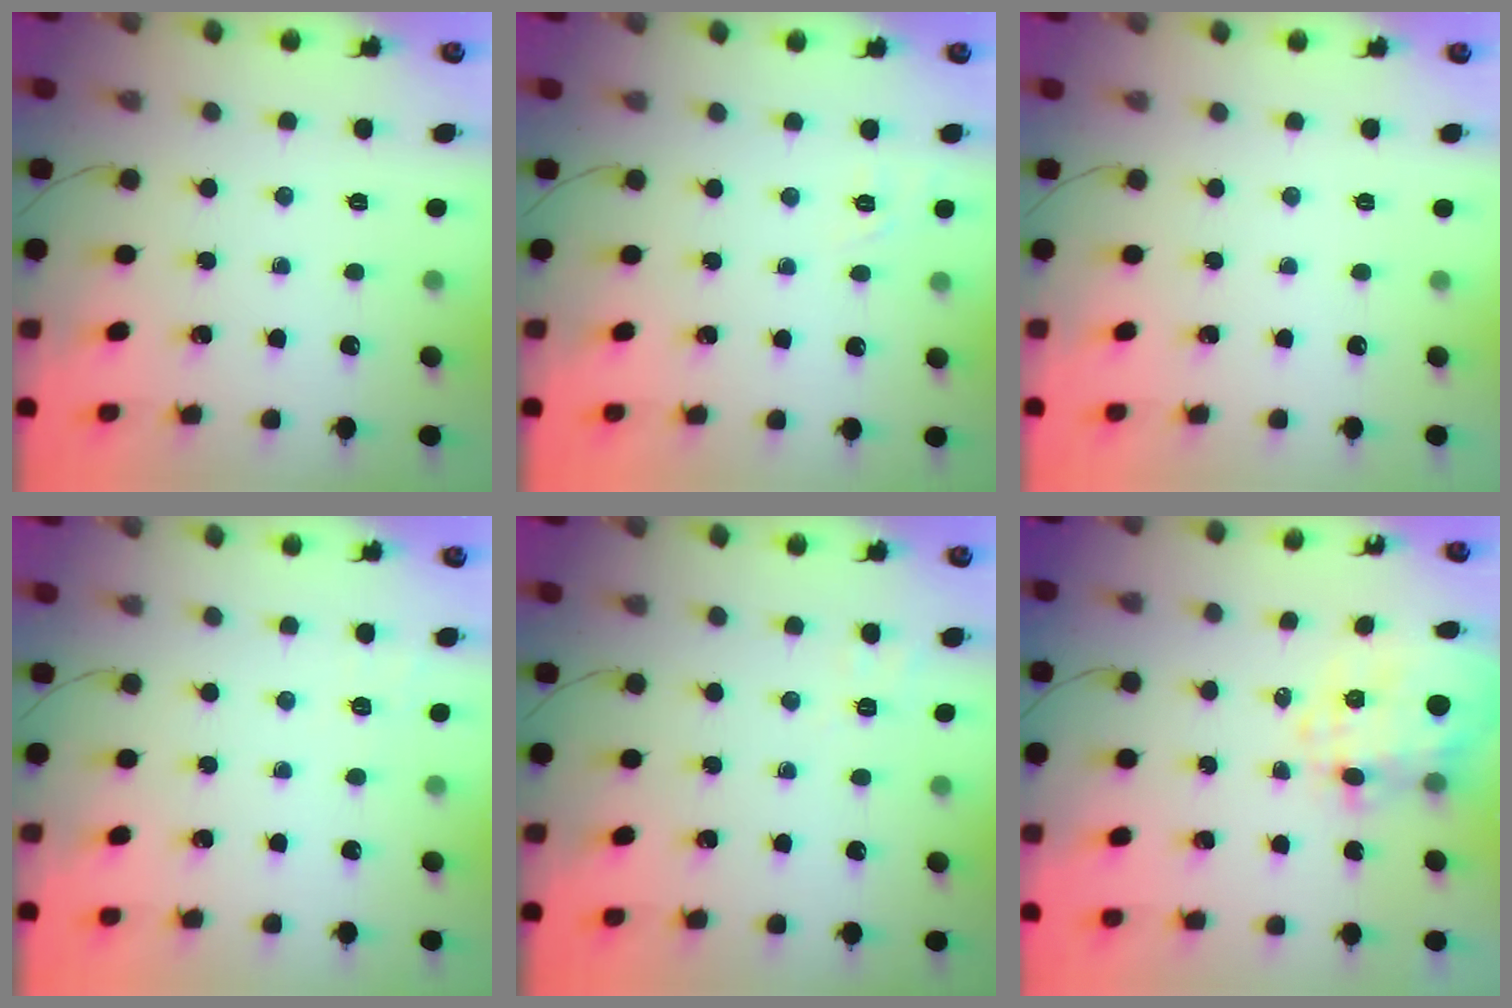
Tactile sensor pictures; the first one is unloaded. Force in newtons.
{"total": 1.8, "press": 0.3, "slide": 1.8}
{"total": 2.5, "press": 2.4, "slide": 0.5}
{"total": 1.5, "press": 0.4, "slide": 1.4}
{"total": 2.9, "press": 2.2, "slide": 1.9}
{"total": 8.0, "press": 7.7, "slide": 2.1}